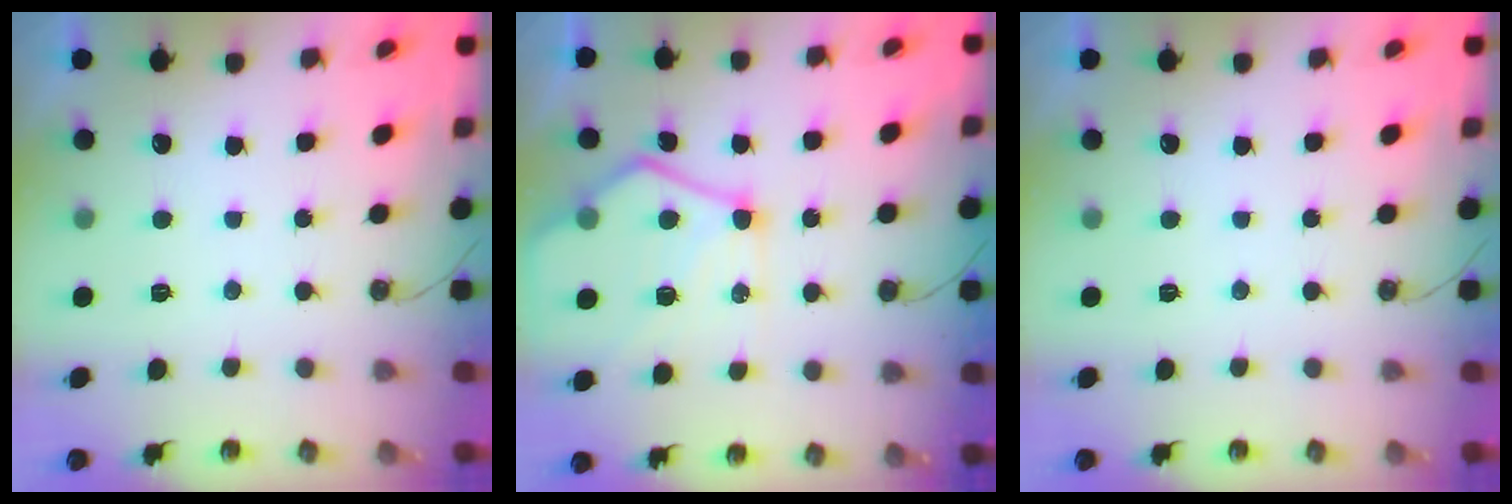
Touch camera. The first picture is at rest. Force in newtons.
{"total": 17.0, "press": 16.9, "slide": 1.7}
{"total": 0.0}